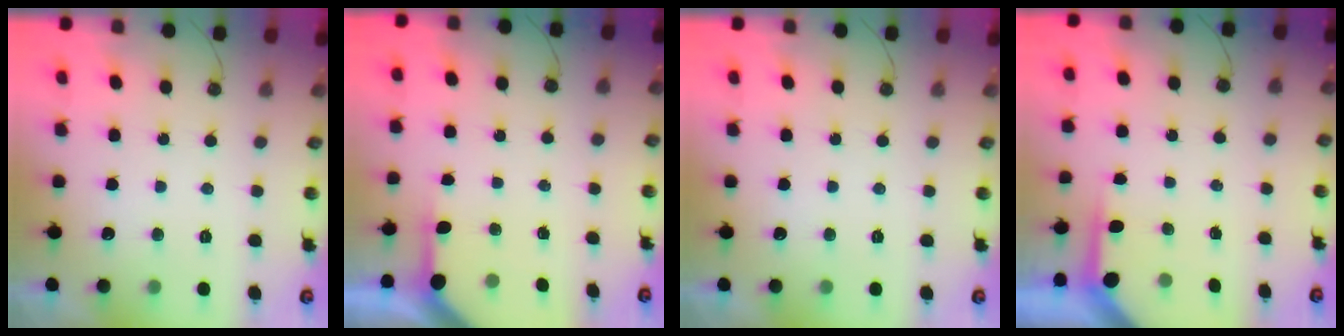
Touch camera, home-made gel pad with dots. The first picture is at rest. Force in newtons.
{"total": 3.9, "press": 3.9, "slide": 0.2}
{"total": 0.0}
{"total": 3.9, "press": 3.9, "slide": 0.3}